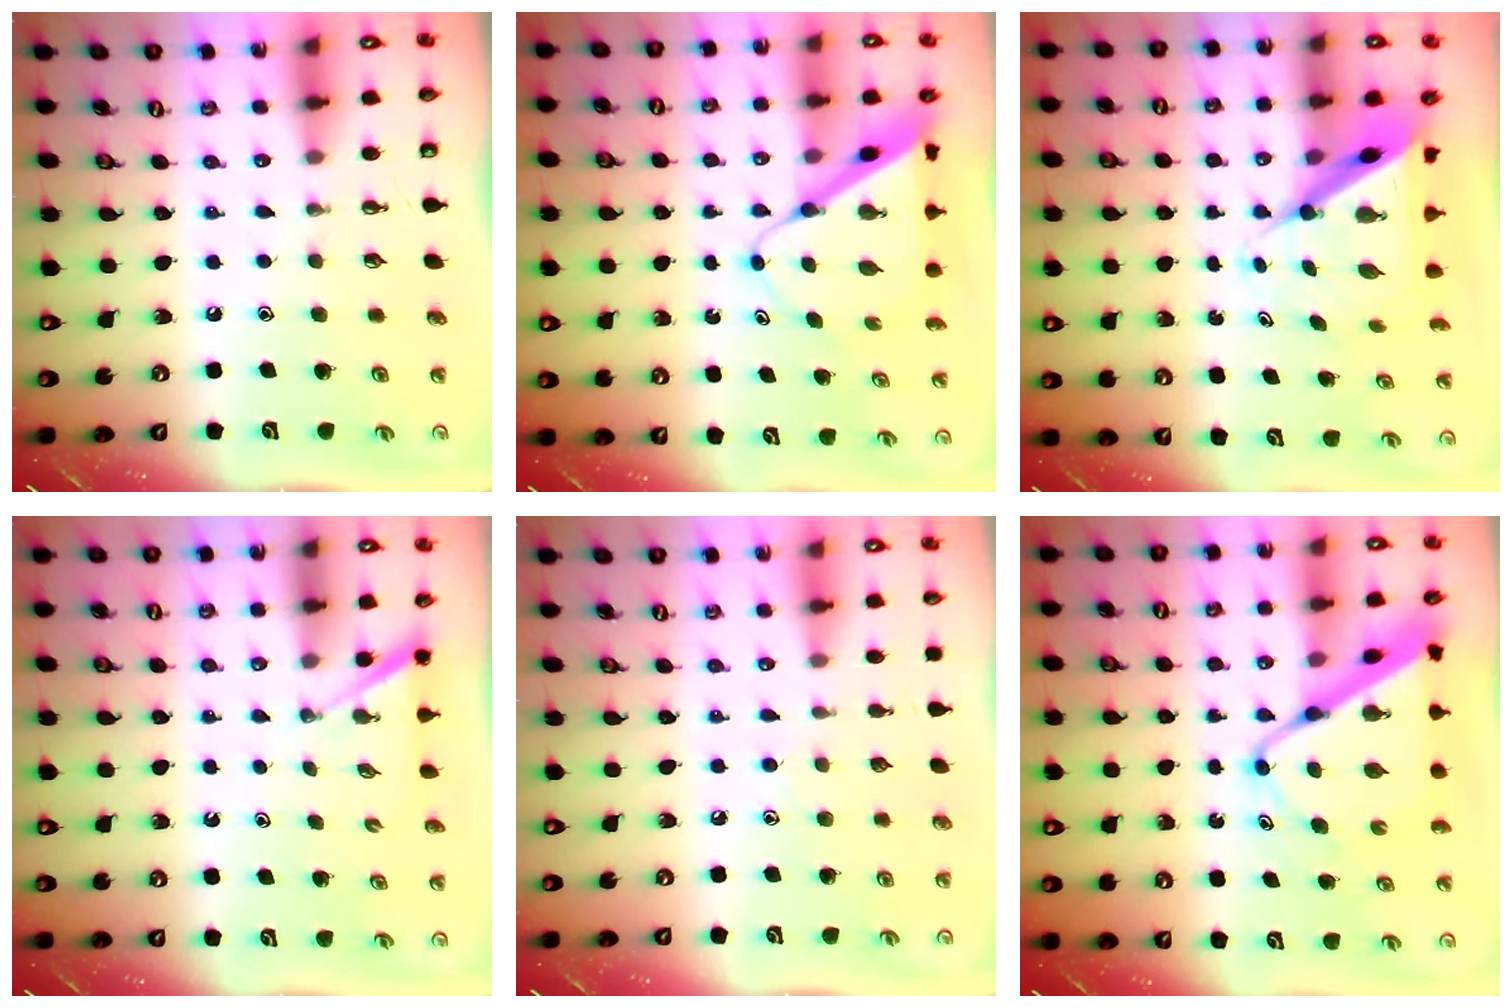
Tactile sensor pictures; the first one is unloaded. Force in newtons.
{"total": 9.0, "press": 8.9, "slide": 0.5}
{"total": 9.0, "press": 8.9, "slide": 0.8}
{"total": 1.2, "press": 1.2, "slide": 0.1}
{"total": 5.7, "press": 5.7, "slide": 0.8}
{"total": 12.2, "press": 12.1, "slide": 1.2}